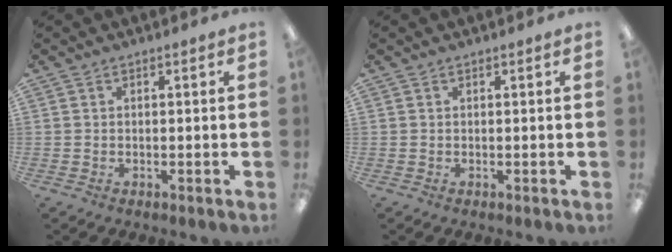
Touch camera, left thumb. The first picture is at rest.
{"total": 0.0}